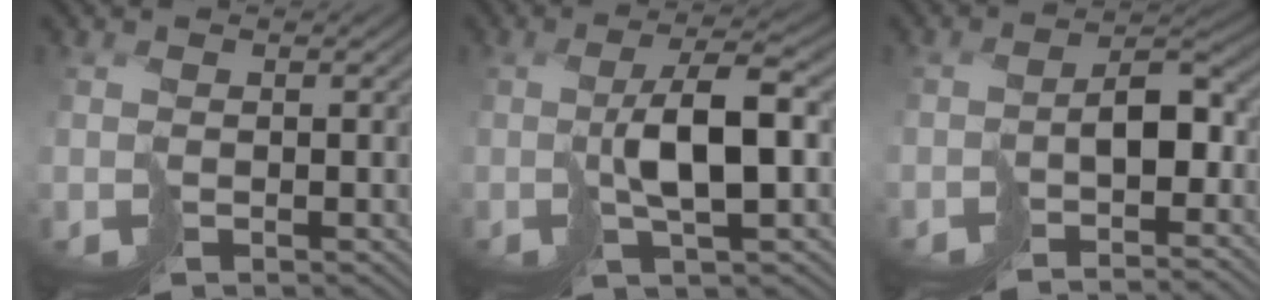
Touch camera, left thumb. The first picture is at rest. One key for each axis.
{"total": 5.3, "fx": 0.8, "fy": 1.0, "fz": 5.1, "tx": -0.095, "ty": 0.012, "tz": 0.020}
{"total": 4.7, "fx": -3.1, "fy": 1.6, "fz": 3.2, "tx": -0.035, "ty": -0.001, "tz": -0.055}